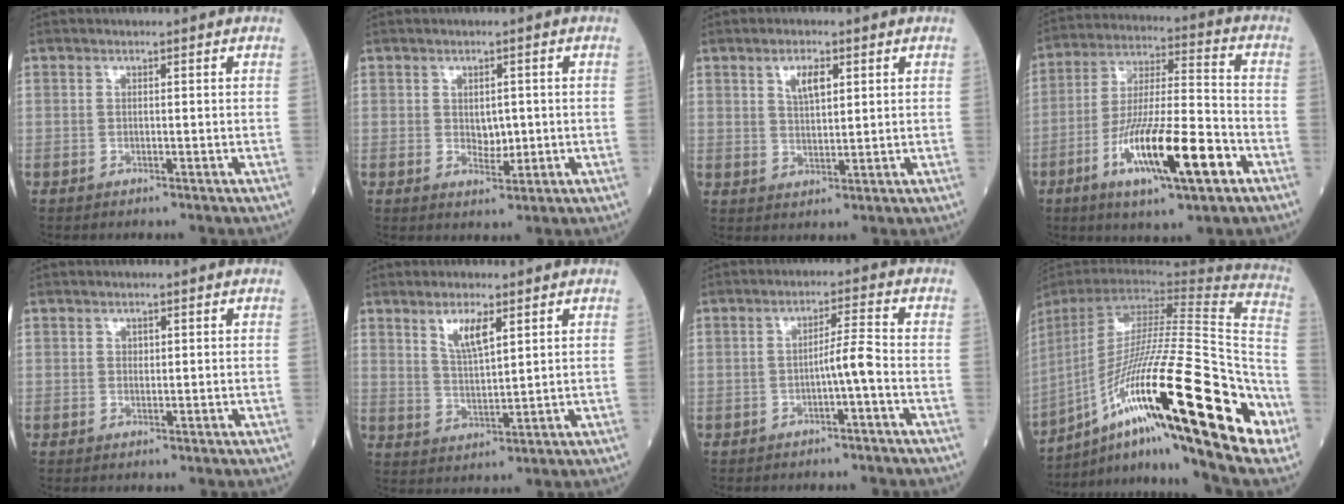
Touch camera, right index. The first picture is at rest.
{"total": 2.8, "force": [0.0, 1.8, 2.2], "torque": [-0.028, -0.003, 0.006]}
{"total": 4.0, "force": [1.9, 1.5, 3.2], "torque": [-0.060, 0.001, 0.035]}
{"total": 16.8, "force": [-7.0, 2.5, 15.0], "torque": [-0.280, -0.012, -0.116]}
{"total": 0.6, "force": [0.3, 0.5, 0.3], "torque": [-0.001, -0.001, 0.004]}
{"total": 5.1, "force": [2.9, 1.1, 4.1], "torque": [-0.082, -0.004, 0.059]}
{"total": 3.5, "force": [-1.4, -0.4, 3.2], "torque": [-0.048, 0.004, -0.024]}
{"total": 36.7, "force": [-14.5, 4.4, 33.5], "torque": [-0.518, -0.029, -0.260]}